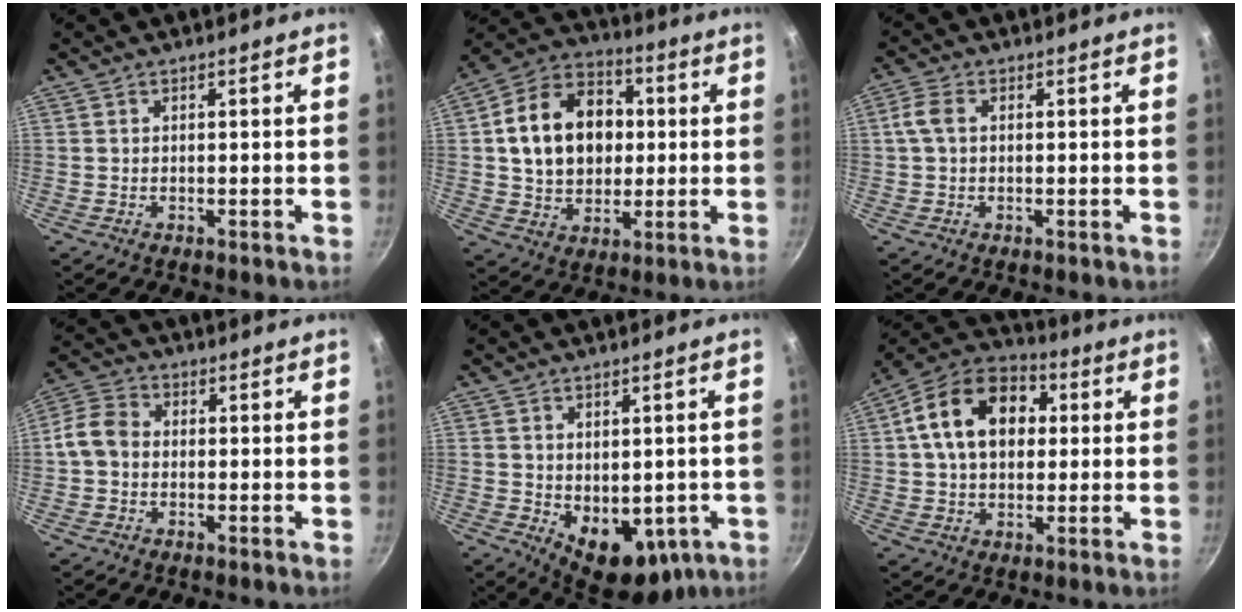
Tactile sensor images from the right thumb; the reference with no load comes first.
{"total": 17.8, "force": [1.9, 13.7, 11.2], "torque": [-0.159, 0.023, 0.028]}
{"total": 3.6, "force": [0.5, 2.4, 2.7], "torque": [-0.061, 0.012, 0.005]}
{"total": 6.0, "force": [-0.7, 4.8, 3.5], "torque": [-0.058, 0.018, -0.032]}
{"total": 12.2, "force": [-2.5, 7.8, 9.1], "torque": [-0.084, -0.016, -0.013]}
{"total": 16.3, "force": [3.1, 11.6, 11.1], "torque": [-0.157, 0.026, 0.035]}